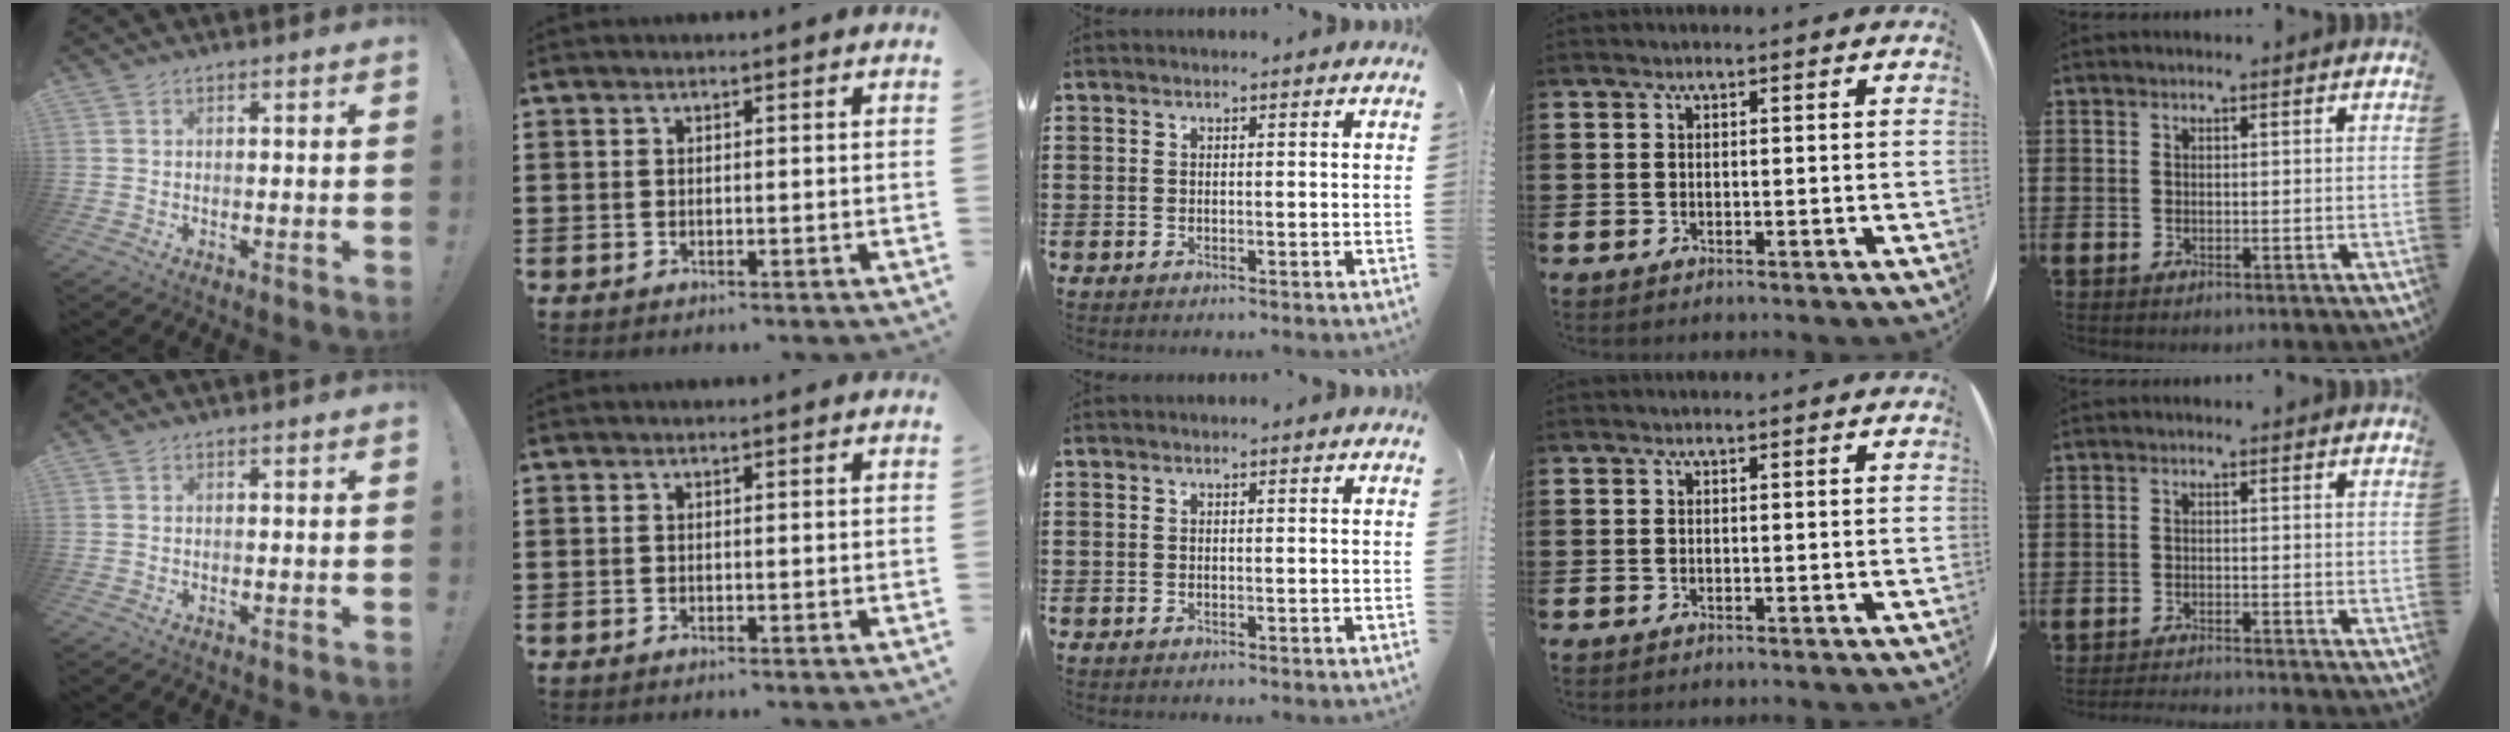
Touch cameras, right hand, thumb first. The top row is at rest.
{"little": {"total": 1.4, "force": [-1.4, -0.2, 0.1], "torque": [-0.002, 0.001, -0.027]}}